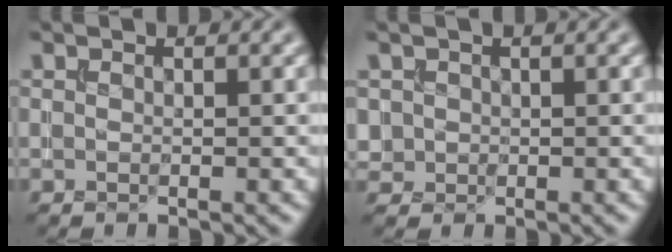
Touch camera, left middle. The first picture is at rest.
{"total": 1.1, "force": [0.1, 1.1, 0.1], "torque": [0.004, -0.005, 0.005]}